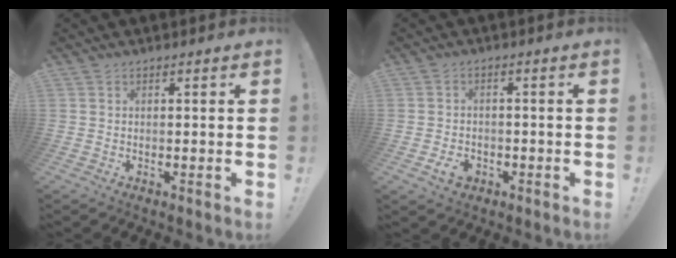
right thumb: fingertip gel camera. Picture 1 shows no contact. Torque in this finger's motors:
{"motor_torque": [0.09, -0.01, 0.38, -0.52, -0.01]}